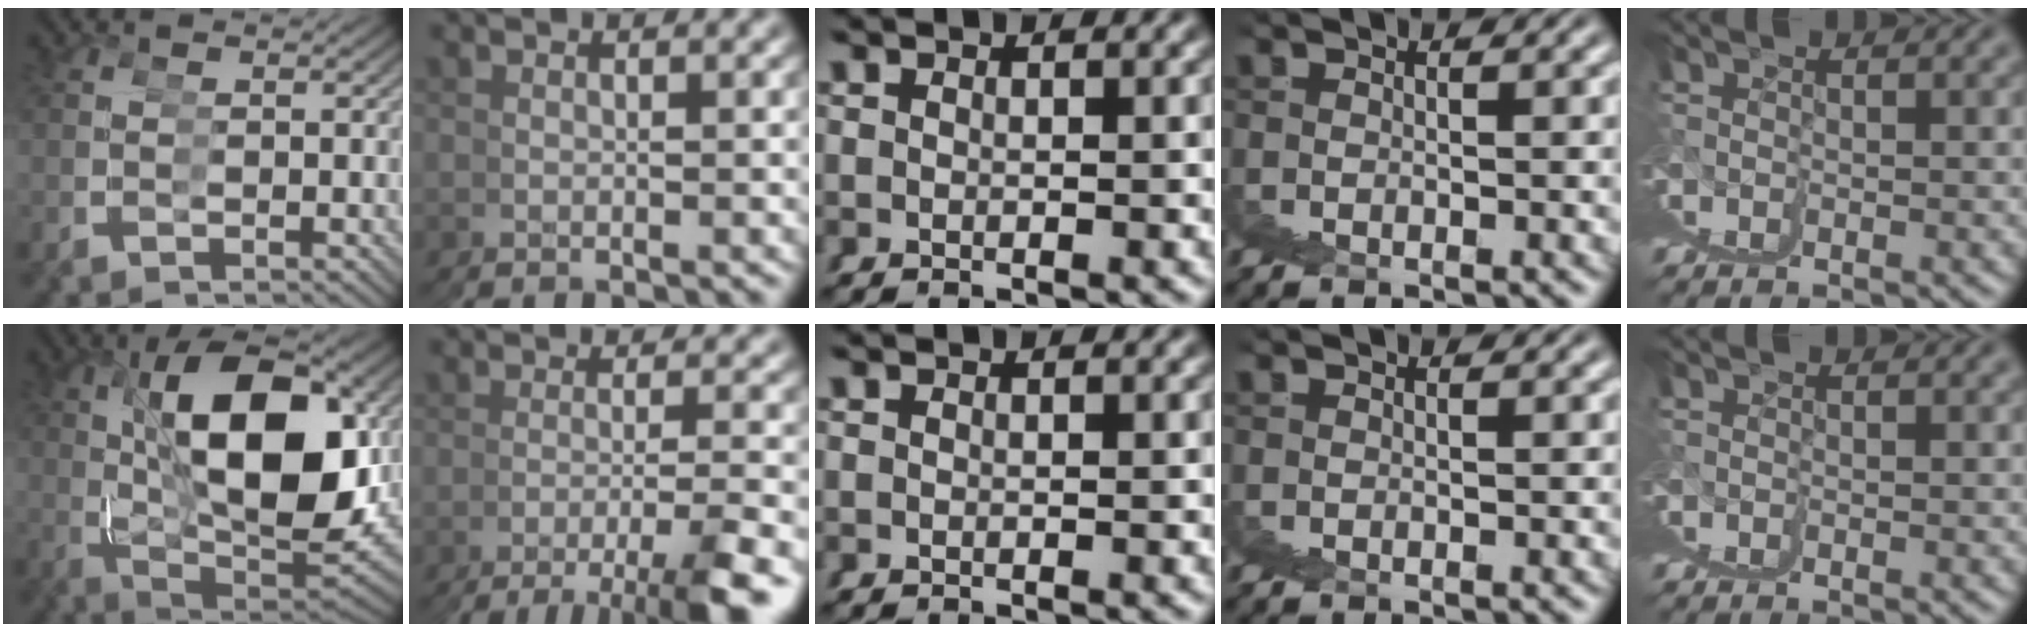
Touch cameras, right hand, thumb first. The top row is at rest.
{"thumb": {"total": 16.2, "force": [1.7, 8.1, 13.9], "torque": [-0.249, -0.007, 0.047]}, "index": {"total": 5.9, "force": [-3.9, -1.8, 4.0], "torque": [-0.049, 0.011, -0.069]}}